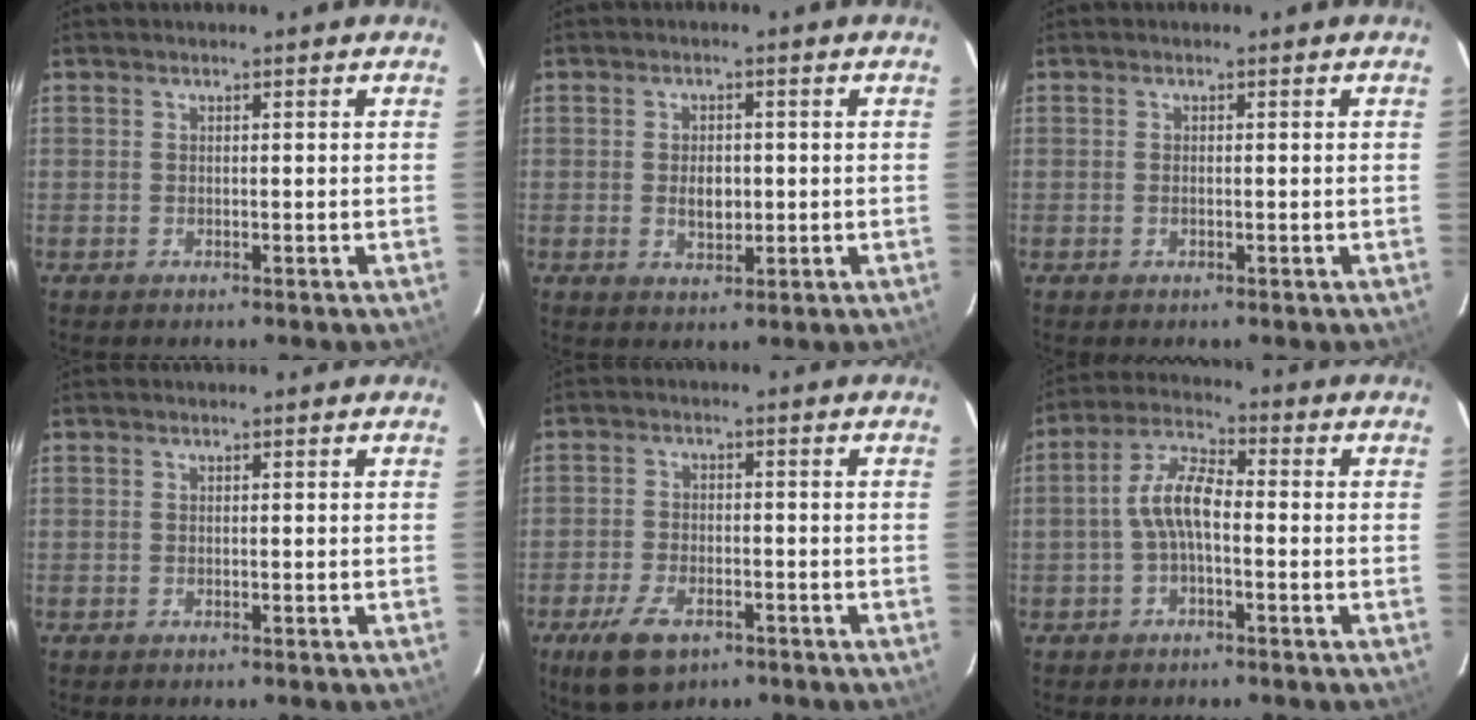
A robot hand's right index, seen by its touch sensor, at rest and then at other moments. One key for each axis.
{"total": 4.0, "fx": -0.3, "fy": 2.5, "fz": 3.1, "tx": -0.055, "ty": -0.001, "tz": -0.002}
{"total": 0.8, "fx": -0.2, "fy": 0.3, "fz": 0.7, "tx": -0.014, "ty": 0.000, "tz": -0.004}
{"total": 0.0}
{"total": 8.7, "fx": -5.2, "fy": 4.4, "fz": 5.4, "tx": -0.129, "ty": -0.012, "tz": -0.089}
{"total": 7.0, "fx": -1.4, "fy": 2.6, "fz": 6.3, "tx": -0.133, "ty": 0.020, "tz": -0.028}